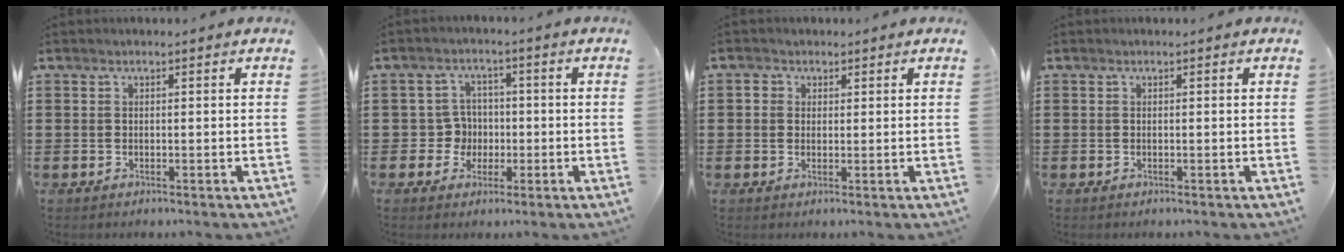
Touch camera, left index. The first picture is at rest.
{"total": 4.5, "force": [-0.5, 4.3, 1.2], "torque": [-0.041, 0.009, -0.011]}
{"total": 1.9, "force": [0.8, 1.7, 0.2], "torque": [-0.005, 0.005, 0.012]}
{"total": 0.0}